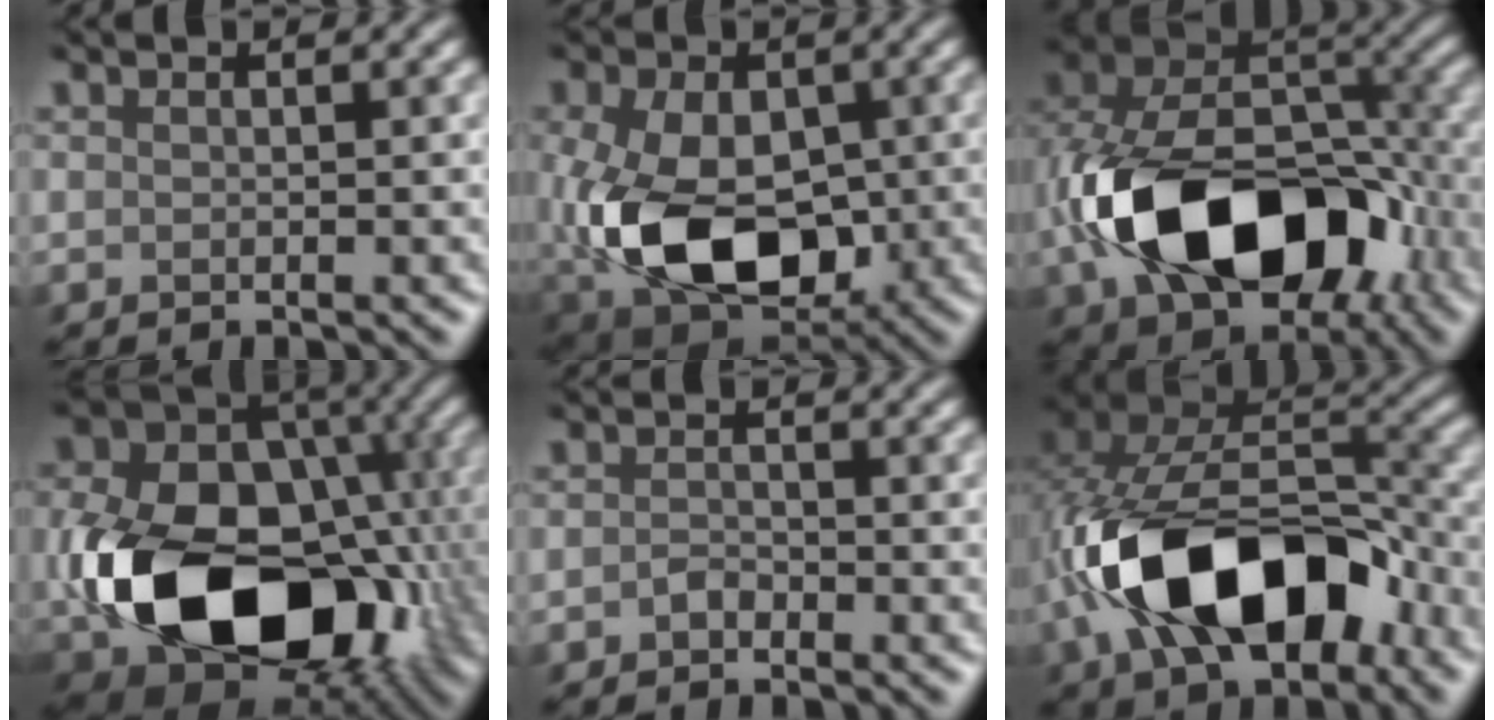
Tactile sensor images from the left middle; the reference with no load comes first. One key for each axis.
{"total": 11.3, "fx": -1.6, "fy": 7.5, "fz": 8.3, "tx": -0.176, "ty": -0.013, "tz": -0.022}
{"total": 15.1, "fx": -5.4, "fy": 9.4, "fz": 10.5, "tx": -0.202, "ty": -0.004, "tz": -0.086}
{"total": 17.8, "fx": -4.1, "fy": 12.4, "fz": 12.2, "tx": -0.228, "ty": -0.022, "tz": -0.064}
{"total": 0.9, "fx": -0.8, "fy": 0.3, "fz": 0.3, "tx": -0.010, "ty": 0.011, "tz": -0.012}
{"total": 13.6, "fx": -5.1, "fy": 7.7, "fz": 9.9, "tx": -0.182, "ty": 0.007, "tz": -0.079}